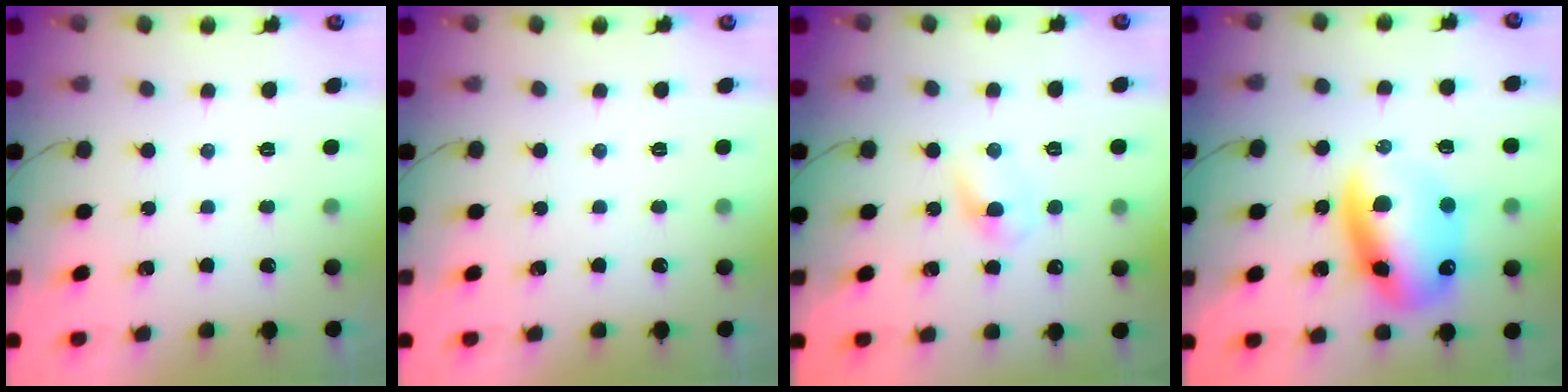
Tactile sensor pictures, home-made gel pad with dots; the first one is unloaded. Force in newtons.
{"total": 0.0}
{"total": 2.9, "press": 2.7, "slide": 1.2}
{"total": 16.2, "press": 15.7, "slide": 4.1}